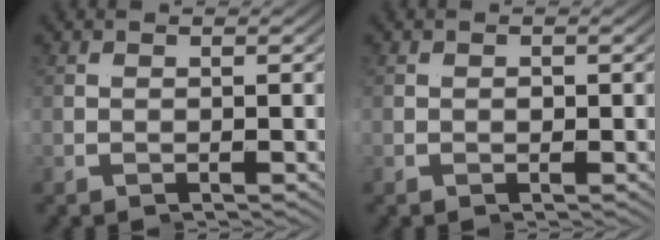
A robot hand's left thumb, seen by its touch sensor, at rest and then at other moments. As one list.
[{"total": 0.6, "force": [-0.2, 0.5, 0.3], "torque": [-0.005, -0.001, -0.001]}]